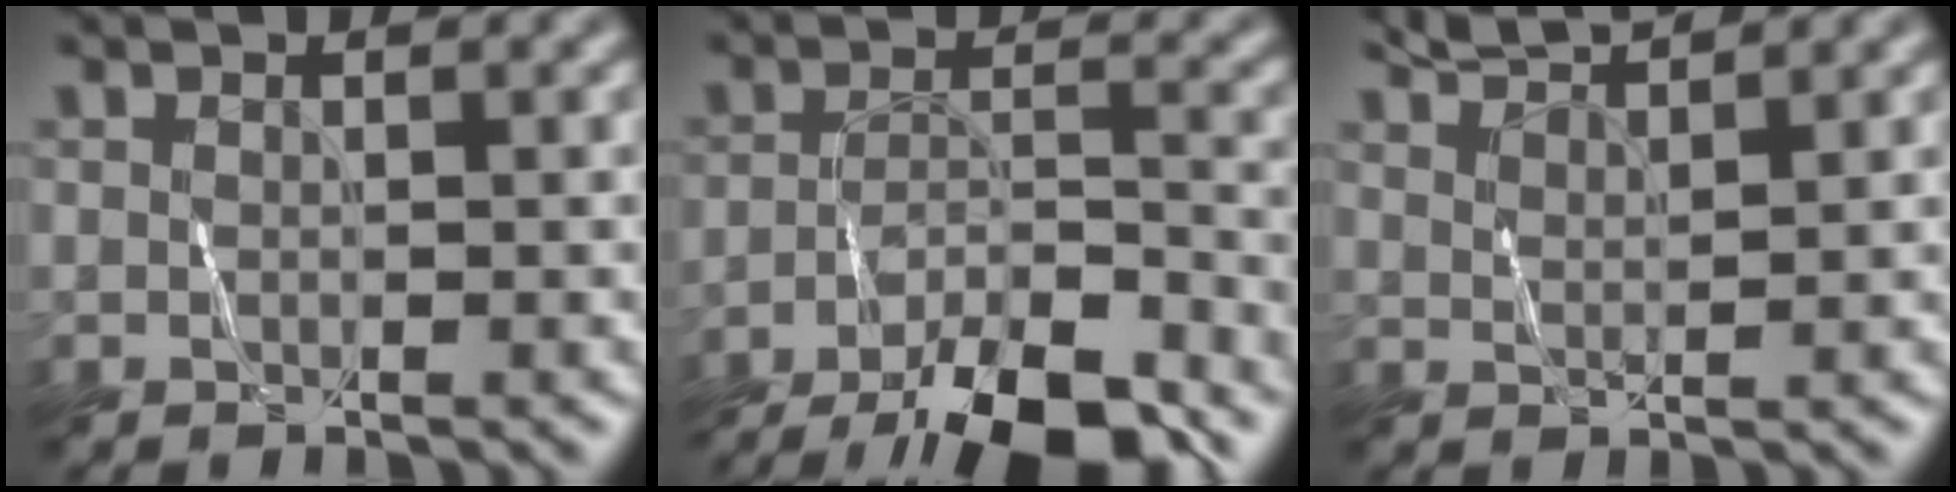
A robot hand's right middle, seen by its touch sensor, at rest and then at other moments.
{"total": 10.9, "force": [-8.8, 2.4, 5.9], "torque": [-0.086, -0.010, -0.139]}
{"total": 3.7, "force": [3.4, 0.2, 1.3], "torque": [-0.022, 0.014, 0.059]}